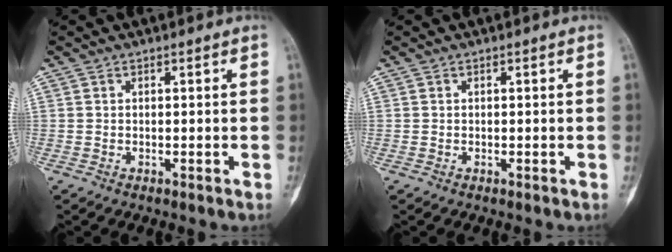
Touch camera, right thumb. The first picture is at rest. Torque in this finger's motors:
{"motor_torque": [0.17, 0.02, 0.07, 0.19, 0.00]}